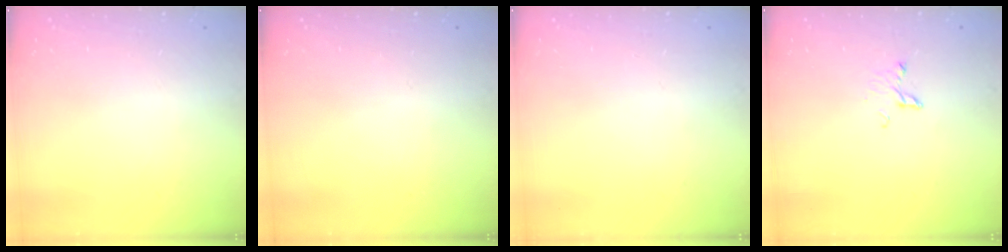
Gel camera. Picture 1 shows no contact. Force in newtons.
{"total": 0.0}
{"total": 0.0}
{"total": 4.0, "press": 4.0, "slide": 0.4}